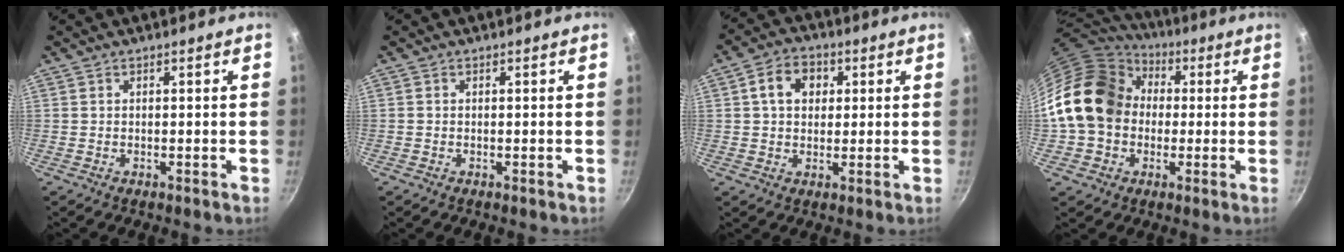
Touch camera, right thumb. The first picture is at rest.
{"total": 0.0}
{"total": 7.4, "force": [2.0, 5.7, 4.3], "torque": [-0.051, 0.008, 0.024]}
{"total": 19.2, "force": [1.1, 15.8, 11.0], "torque": [-0.183, 0.050, 0.015]}